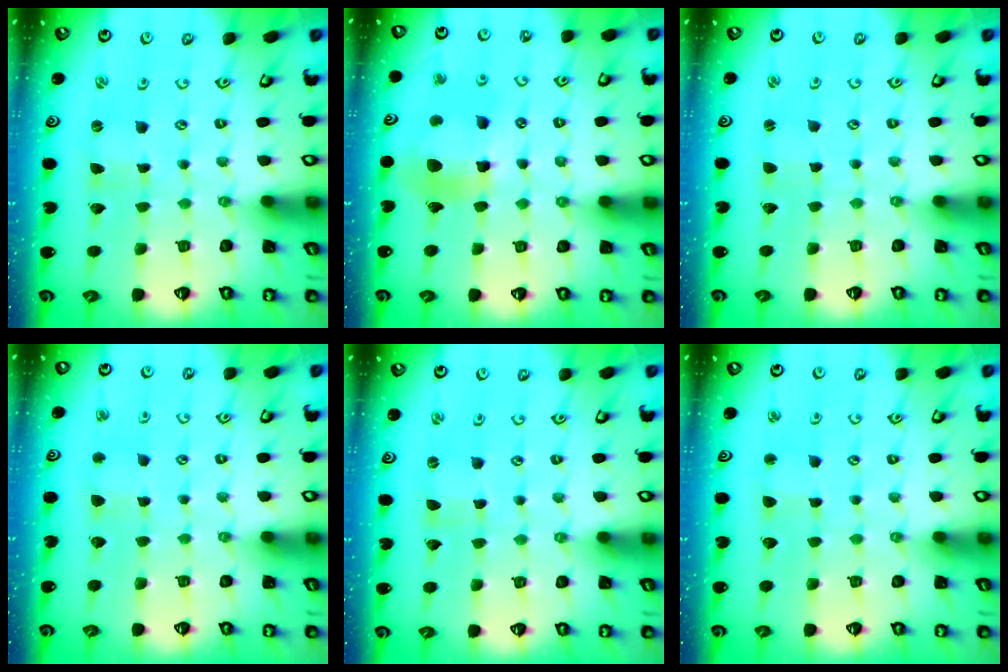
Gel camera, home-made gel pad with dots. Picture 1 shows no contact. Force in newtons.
{"total": 12.9, "press": 12.8, "slide": 1.3}
{"total": 1.5, "press": 1.5, "slide": 0.3}
{"total": 2.6, "press": 2.5, "slide": 0.6}
{"total": 0.0}
{"total": 2.1, "press": 2.1, "slide": 0.2}